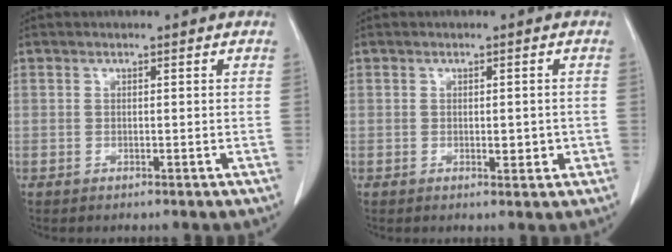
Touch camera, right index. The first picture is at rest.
{"total": 2.2, "force": [-0.3, 1.0, 2.0], "torque": [-0.029, -0.002, 0.000]}